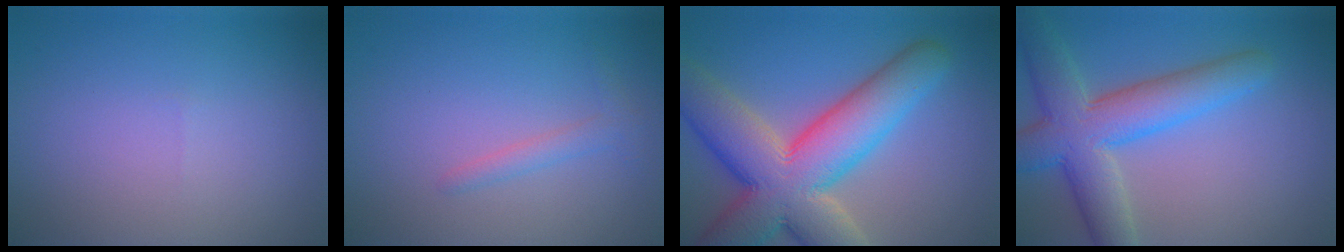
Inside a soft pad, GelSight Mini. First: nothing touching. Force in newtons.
{"total": 1.3, "press": 1.3, "slide": 0.1}
{"total": 12.9, "press": 12.9, "slide": 0.8}
{"total": 7.9, "press": 7.9, "slide": 0.5}